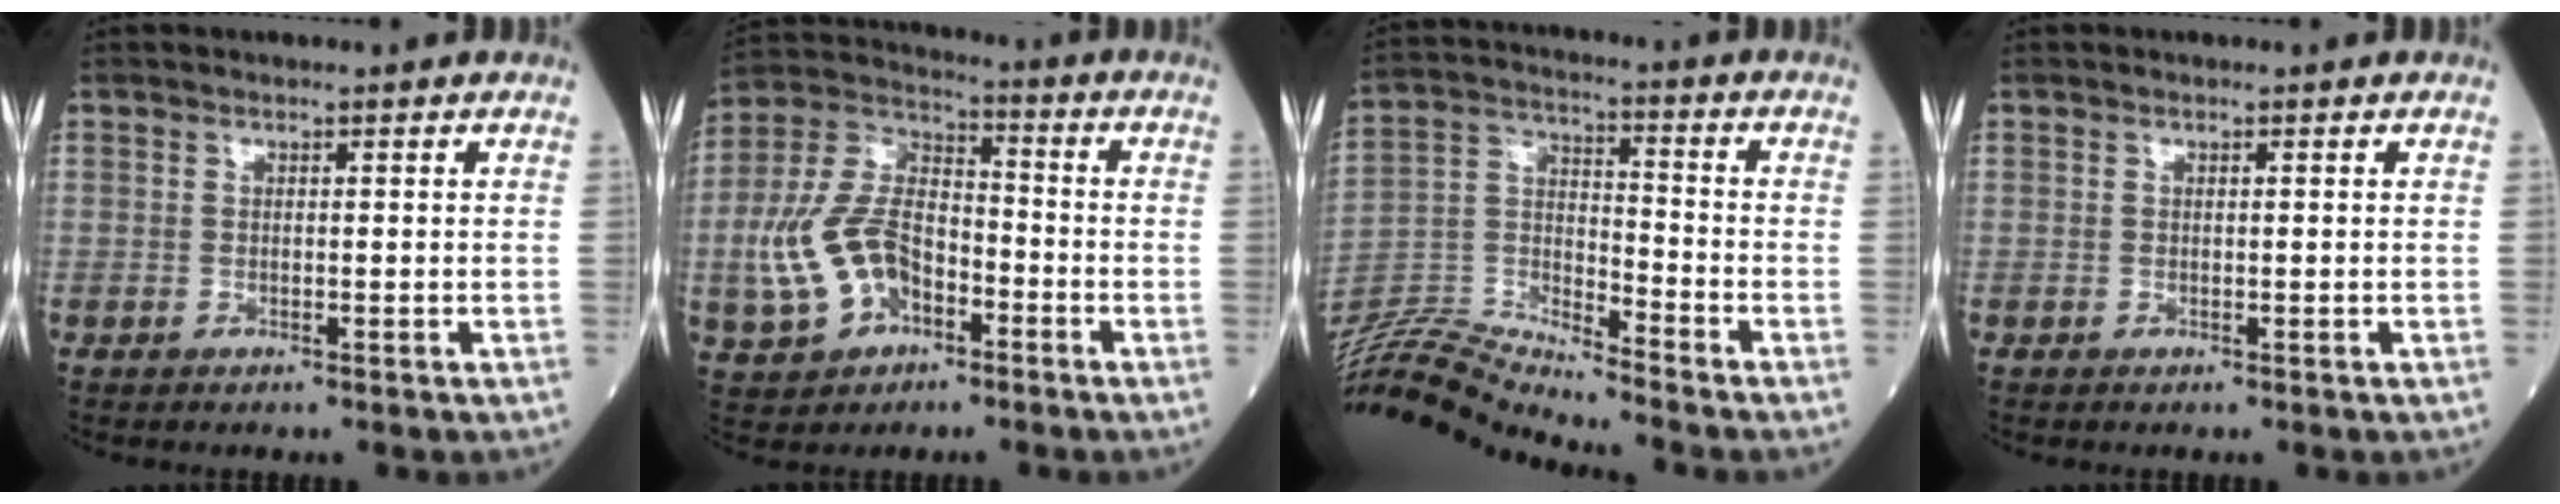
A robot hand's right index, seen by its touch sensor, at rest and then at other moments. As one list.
[{"total": 13.1, "force": [-4.2, 8.0, 9.5], "torque": [-0.224, 0.016, -0.076]}, {"total": 13.1, "force": [-12.9, -0.8, 2.2], "torque": [-0.050, 0.030, -0.252]}, {"total": 0.0}]